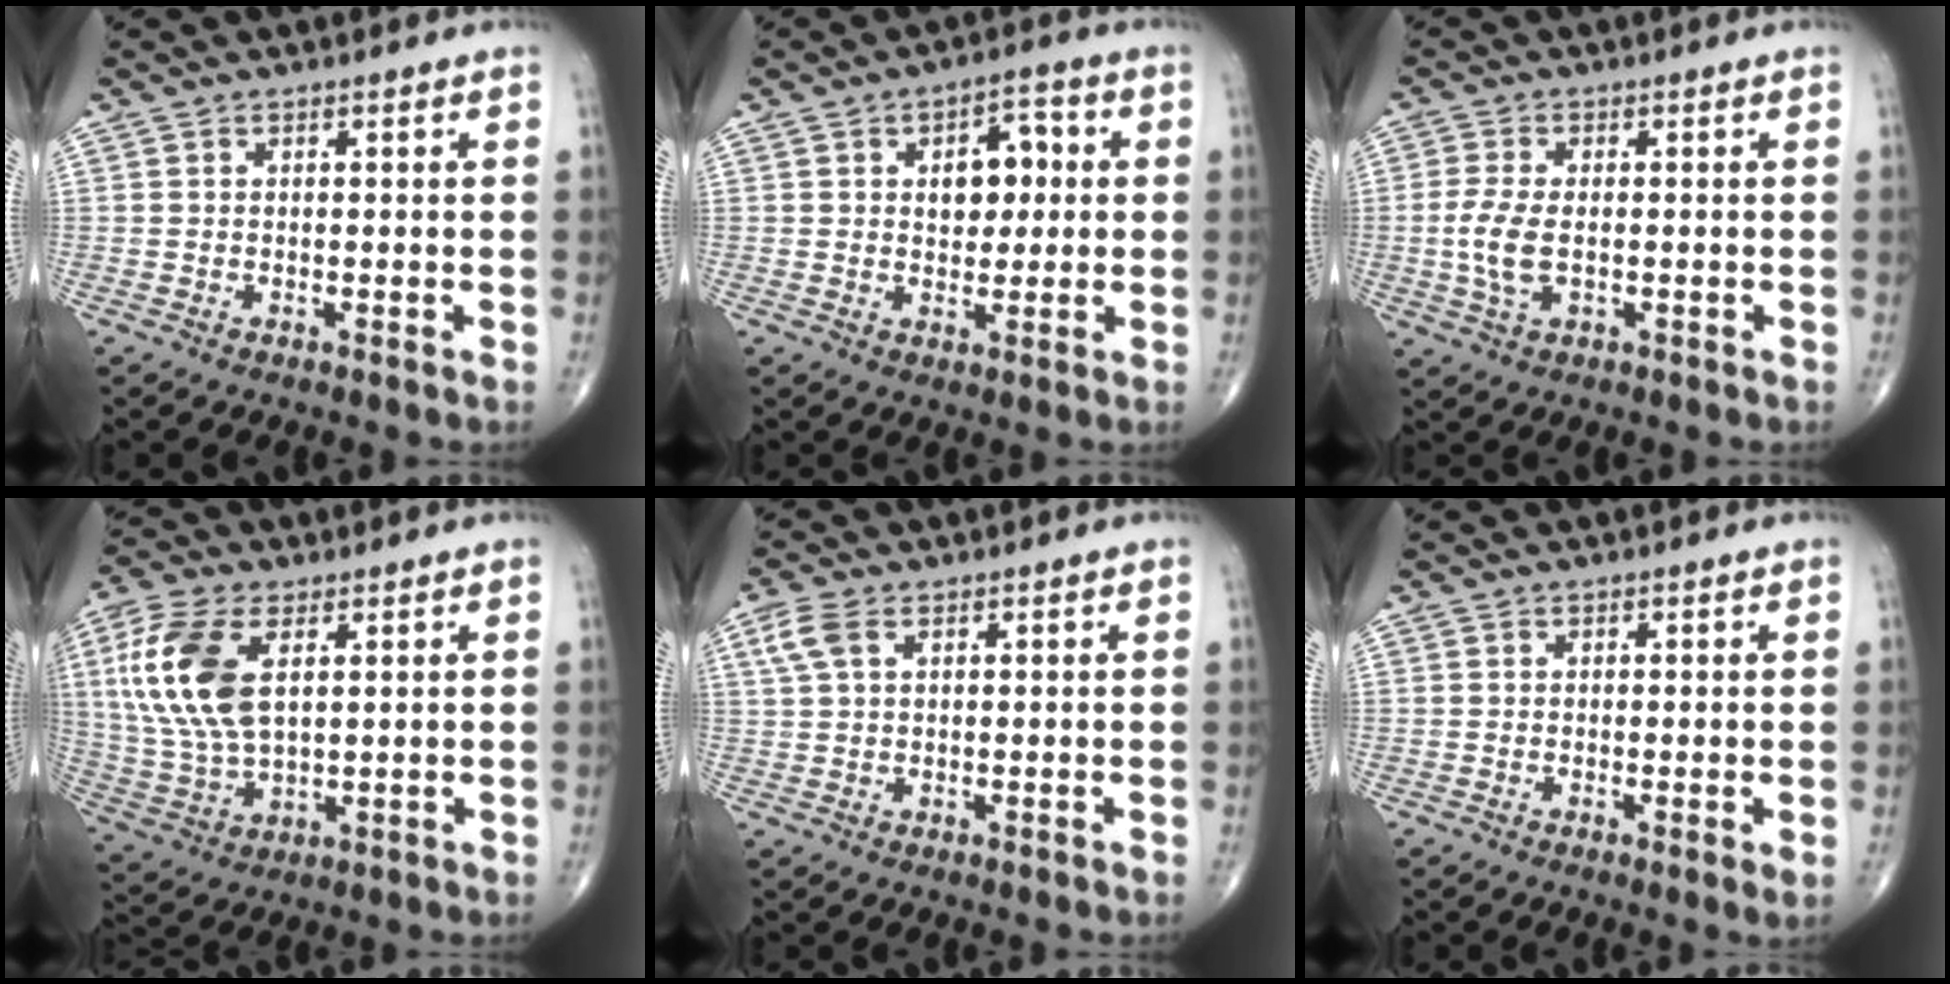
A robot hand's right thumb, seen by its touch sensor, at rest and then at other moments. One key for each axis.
{"total": 6.4, "fx": 1.4, "fy": 4.0, "fz": 4.8, "tx": -0.040, "ty": 0.003, "tz": 0.017}
{"total": 5.9, "fx": -0.6, "fy": 3.1, "fz": 5.0, "tx": -0.117, "ty": 0.000, "tz": -0.013}
{"total": 15.5, "fx": 4.1, "fy": 8.1, "fz": 12.6, "tx": -0.279, "ty": -0.006, "tz": 0.084}
{"total": 4.1, "fx": 1.6, "fy": 2.2, "fz": 3.0, "tx": -0.077, "ty": 0.013, "tz": 0.036}
{"total": 1.4, "fx": 0.1, "fy": 0.3, "fz": 1.4, "tx": -0.024, "ty": -0.007, "tz": -0.001}